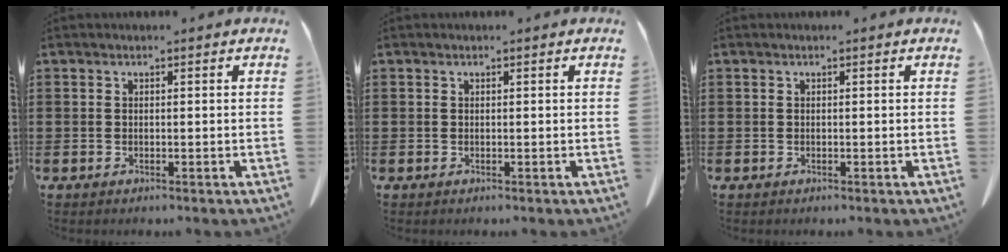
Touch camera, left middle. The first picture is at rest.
{"total": 0.0}
{"total": 0.0}